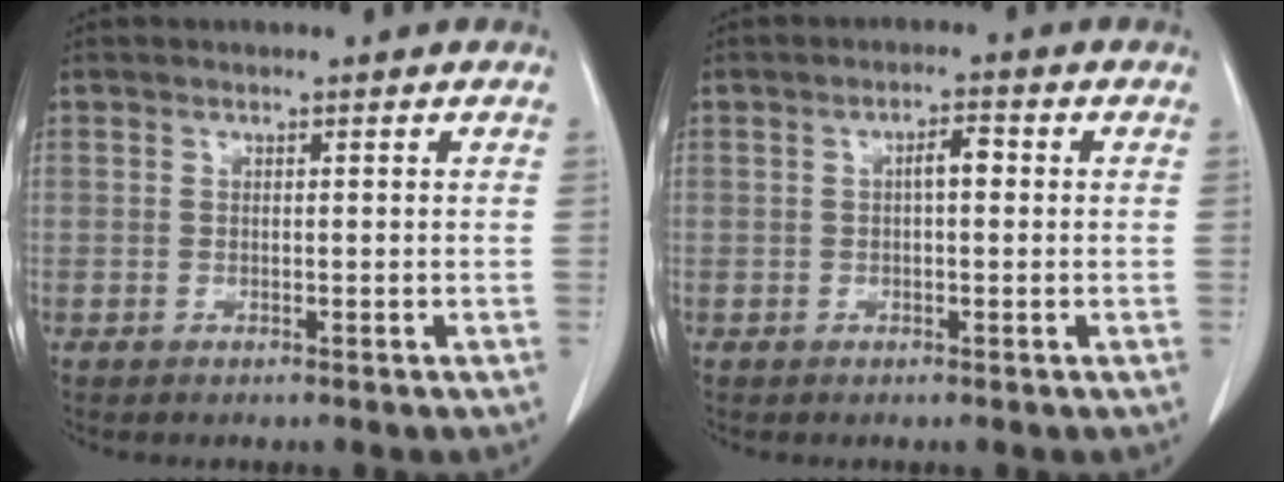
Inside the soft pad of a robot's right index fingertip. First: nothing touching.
{"total": 2.6, "force": [0.2, 0.8, 2.5], "torque": [-0.039, 0.007, 0.002]}